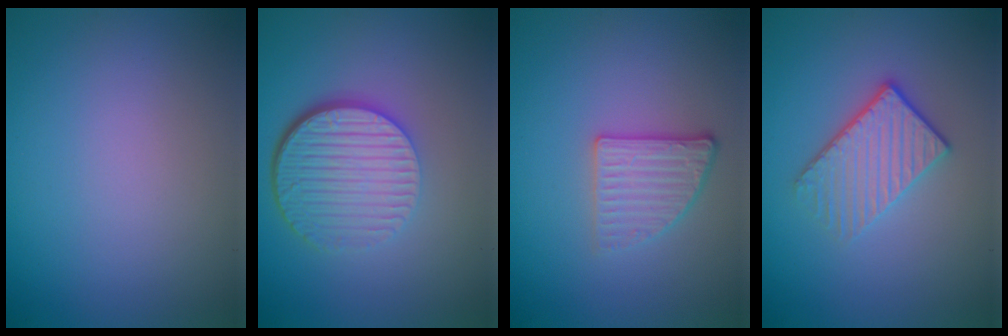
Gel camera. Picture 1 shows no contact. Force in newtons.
{"total": 6.6, "press": 4.4, "slide": 4.9}
{"total": 2.6, "press": 2.3, "slide": 1.3}
{"total": 3.6, "press": 3.1, "slide": 1.7}